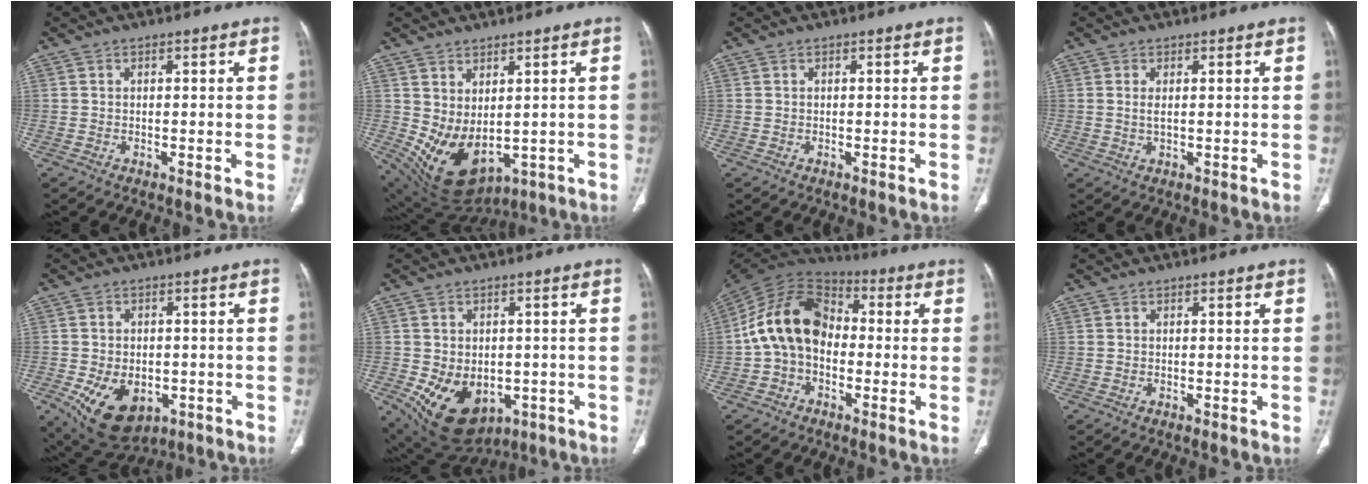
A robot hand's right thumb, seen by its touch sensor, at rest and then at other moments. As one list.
[{"total": 11.3, "force": [-0.3, 6.7, 9.1], "torque": [-0.153, -0.015, 0.034]}, {"total": 0.0}, {"total": 1.6, "force": [0.3, 0.6, 1.4], "torque": [-0.034, -0.002, 0.011]}, {"total": 12.8, "force": [-4.5, 8.5, 8.3], "torque": [-0.130, 0.003, -0.052]}, {"total": 14.1, "force": [-4.3, 10.1, 8.9], "torque": [-0.140, -0.001, -0.041]}, {"total": 15.3, "force": [-1.2, 11.2, 10.4], "torque": [-0.176, 0.043, -0.035]}, {"total": 0.0}]